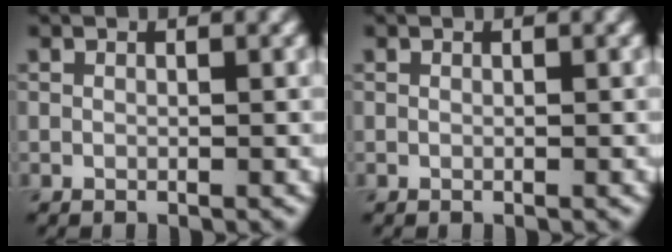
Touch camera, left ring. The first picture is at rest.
{"total": 0.0}